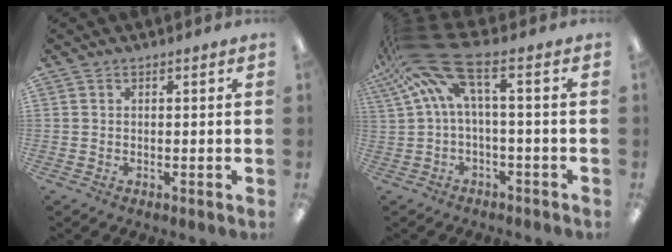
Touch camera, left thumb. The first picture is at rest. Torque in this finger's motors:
{"motor_torque": [1.19, 1.11, 0.85, -0.60, 0.29]}